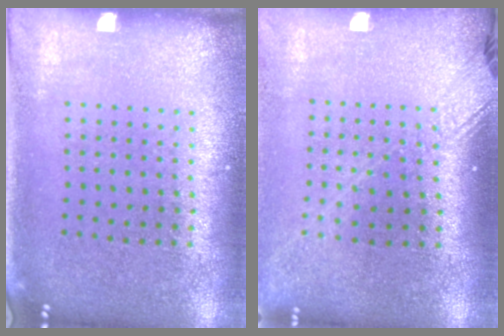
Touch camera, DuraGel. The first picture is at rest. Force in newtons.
{"total": 1.8, "press": 1.4, "slide": 1.1}